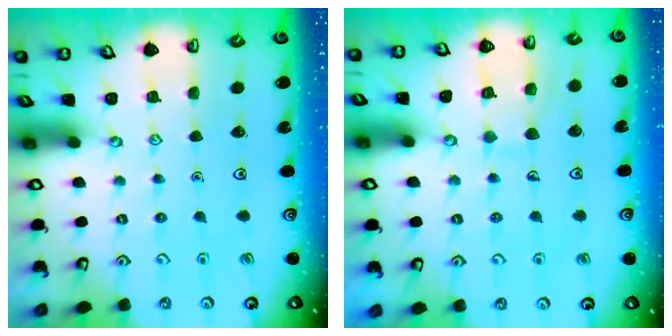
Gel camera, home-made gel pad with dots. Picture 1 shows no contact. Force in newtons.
{"total": 7.1, "press": 7.1, "slide": 0.5}